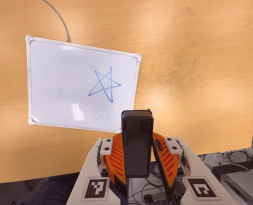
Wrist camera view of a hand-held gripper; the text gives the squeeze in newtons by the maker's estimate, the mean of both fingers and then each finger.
{"total": 4.8, "left": 4.3, "right": 5.3}